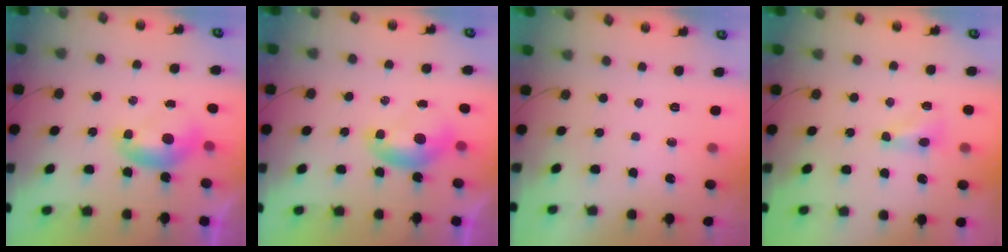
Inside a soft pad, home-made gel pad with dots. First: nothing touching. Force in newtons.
{"total": 0.0}
{"total": 0.0}
{"total": 2.3, "press": 2.3, "slide": 0.5}